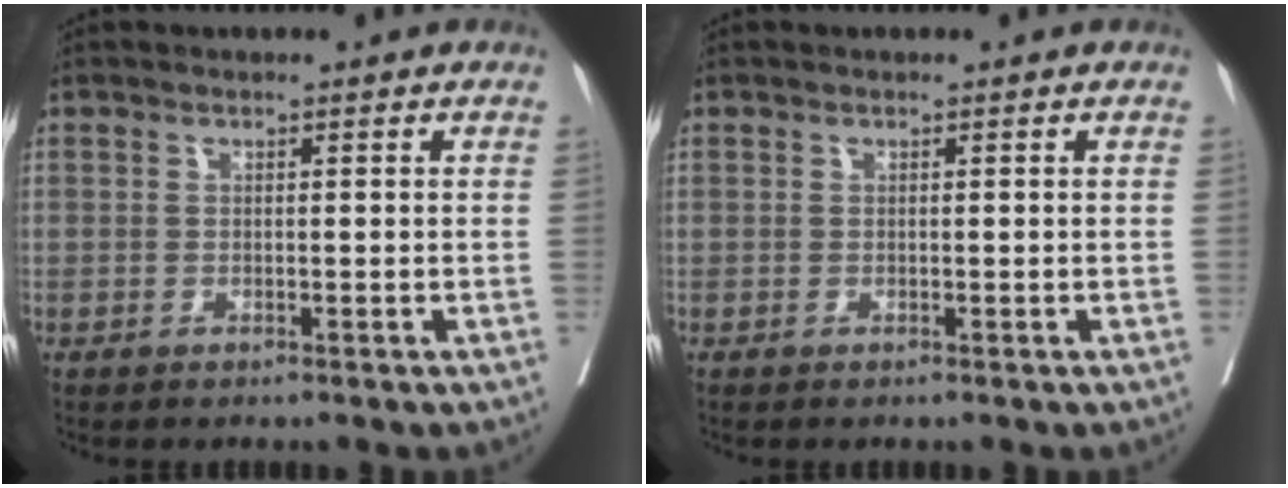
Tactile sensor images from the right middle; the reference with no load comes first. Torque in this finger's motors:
{"motor_torque": [0.39, -0.39, 0.06, 0.01]}